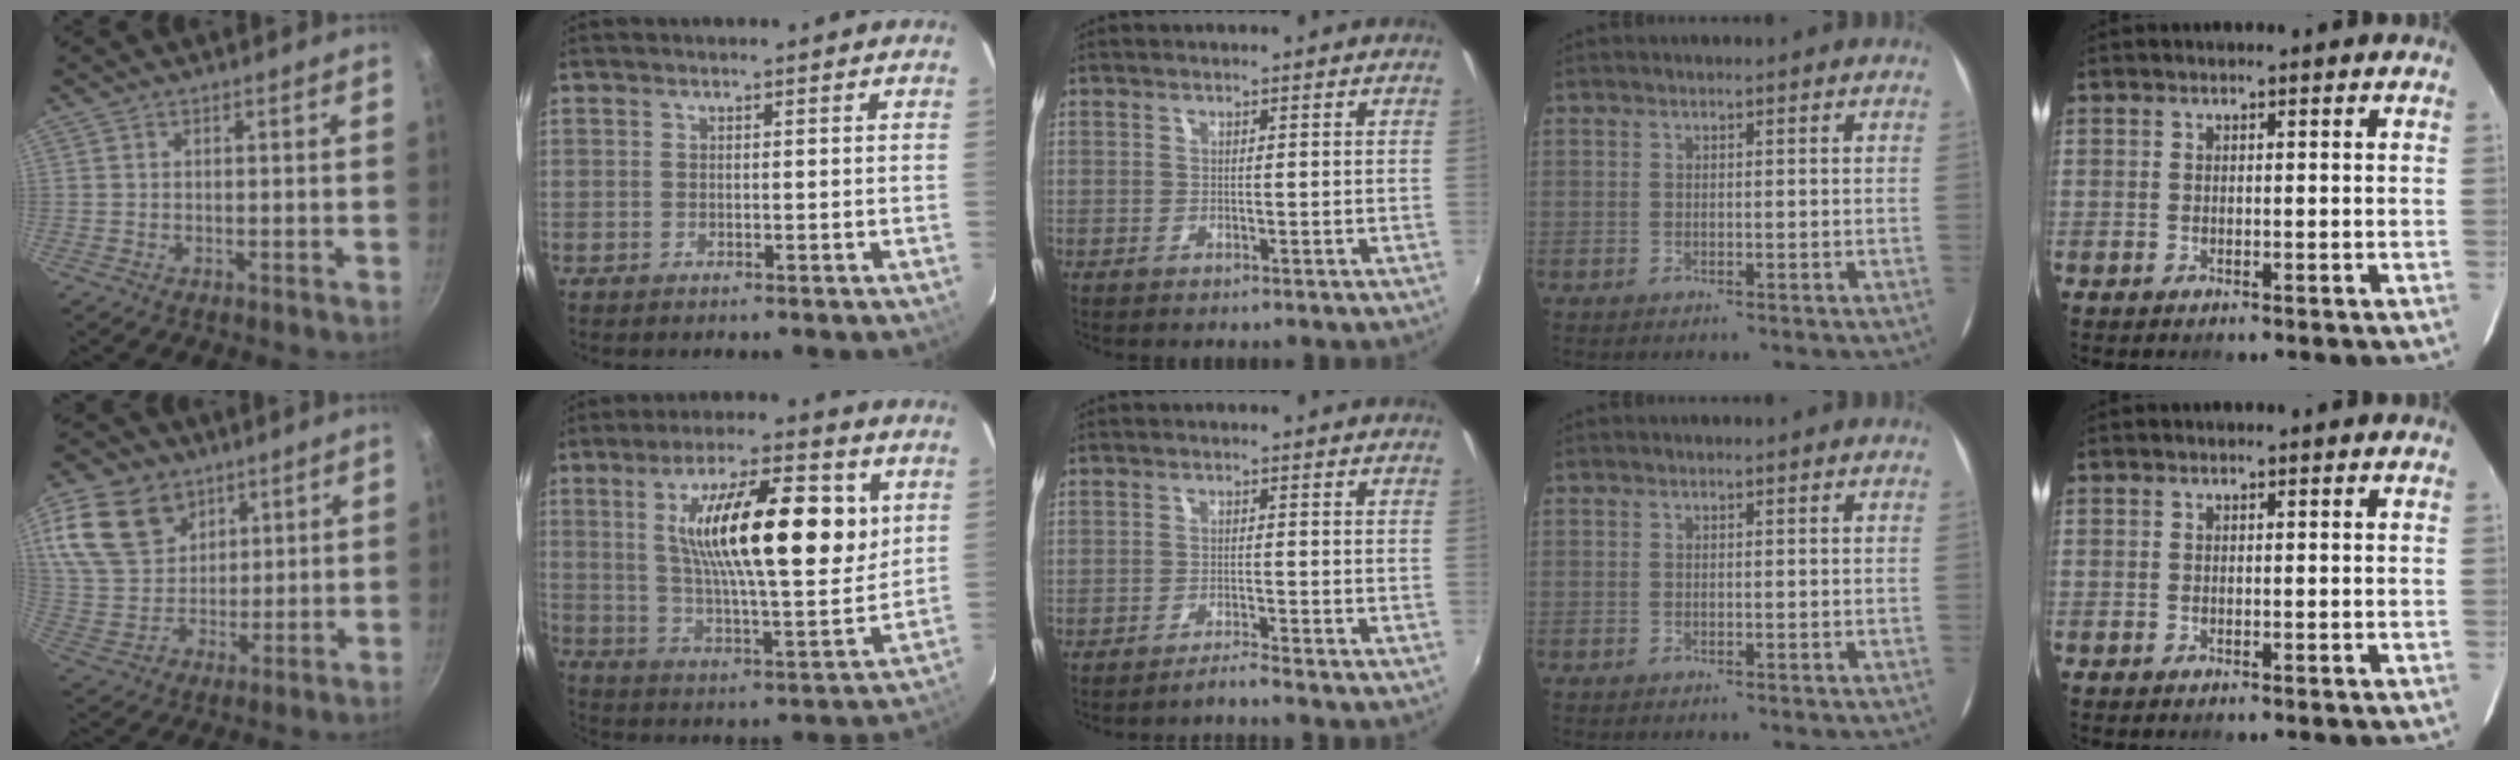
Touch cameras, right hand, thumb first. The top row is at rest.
{"thumb": {"total": 17.5, "force": [7.7, 13.2, 8.6], "torque": [-0.141, -0.020, 0.151]}, "index": {"total": 22.1, "force": [6.7, 6.0, 20.2], "torque": [-0.335, 0.007, 0.109]}, "middle": {"total": 1.9, "force": [-1.8, -0.8, 0.3], "torque": [-0.015, 0.001, -0.033]}}